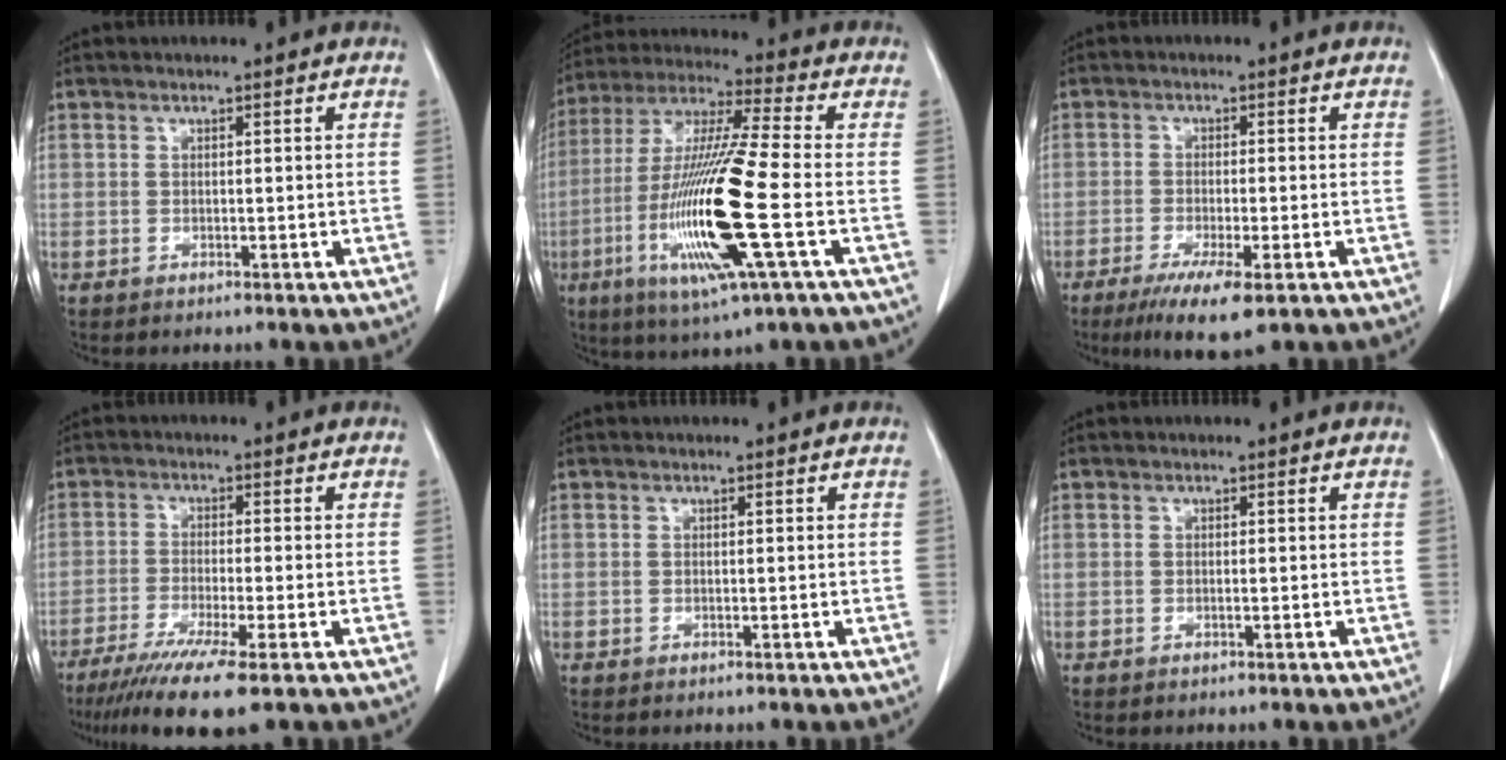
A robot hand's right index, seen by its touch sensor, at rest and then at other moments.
{"total": 18.9, "force": [-4.8, 0.5, 18.3], "torque": [-0.386, -0.021, -0.094]}
{"total": 7.2, "force": [-4.1, 0.8, 5.9], "torque": [-0.105, -0.021, -0.066]}
{"total": 10.2, "force": [-6.8, -0.1, 7.5], "torque": [-0.127, -0.028, -0.109]}
{"total": 0.0}
{"total": 0.0}